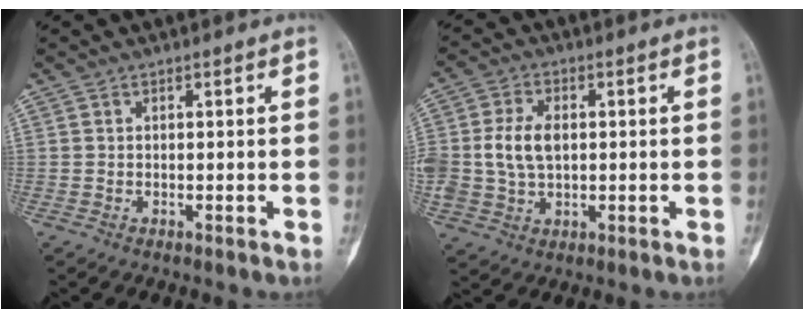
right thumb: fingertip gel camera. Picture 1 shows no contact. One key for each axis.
{"total": 7.9, "fx": 0.4, "fy": 5.4, "fz": 5.7, "tx": -0.112, "ty": 0.007, "tz": 0.011}